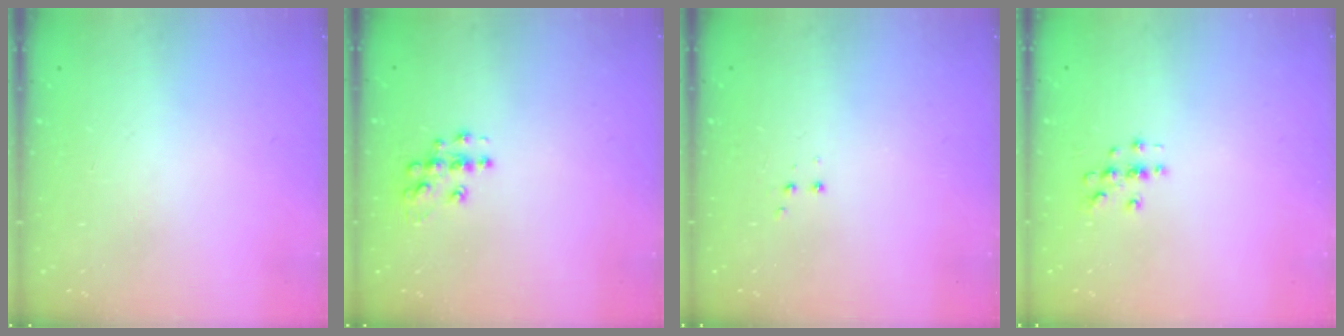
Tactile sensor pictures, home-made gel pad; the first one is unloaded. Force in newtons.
{"total": 7.9, "press": 7.9, "slide": 0.3}
{"total": 2.8, "press": 2.8, "slide": 0.6}
{"total": 2.9, "press": 2.9, "slide": 0.3}